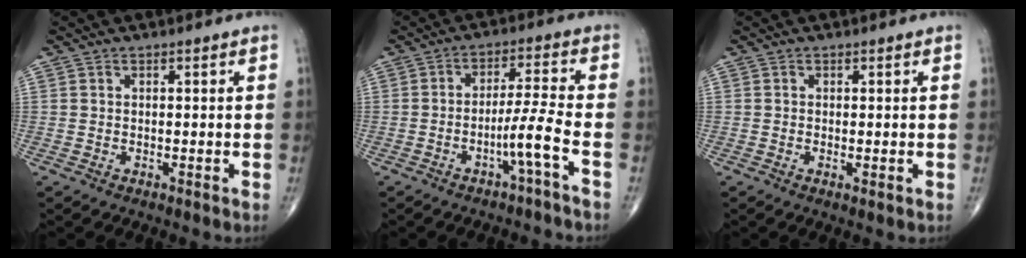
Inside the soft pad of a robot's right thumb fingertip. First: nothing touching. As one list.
[{"total": 5.9, "force": [-2.9, -1.0, 5.0], "torque": [-0.102, 0.024, -0.052]}, {"total": 0.8, "force": [-0.1, 0.1, 0.8], "torque": [-0.017, -0.005, -0.003]}]